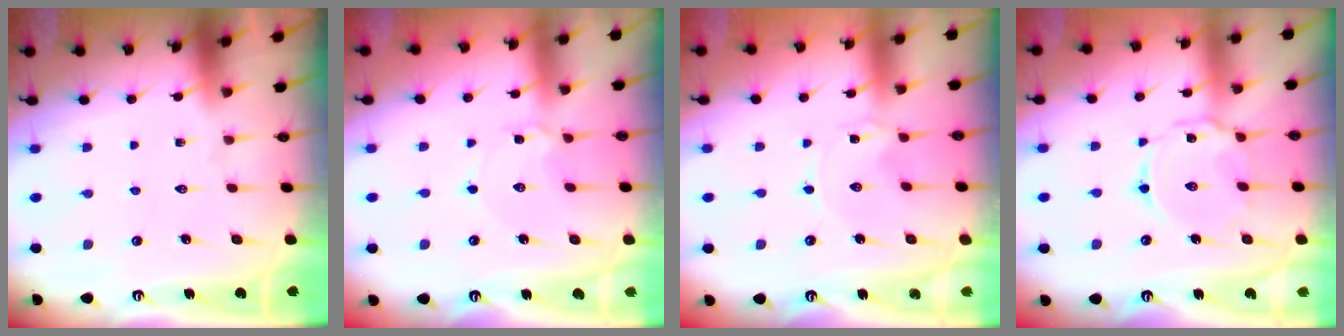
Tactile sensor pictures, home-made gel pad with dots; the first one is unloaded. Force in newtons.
{"total": 2.3, "press": 2.3, "slide": 0.2}
{"total": 0.0}
{"total": 6.7, "press": 6.7, "slide": 0.5}